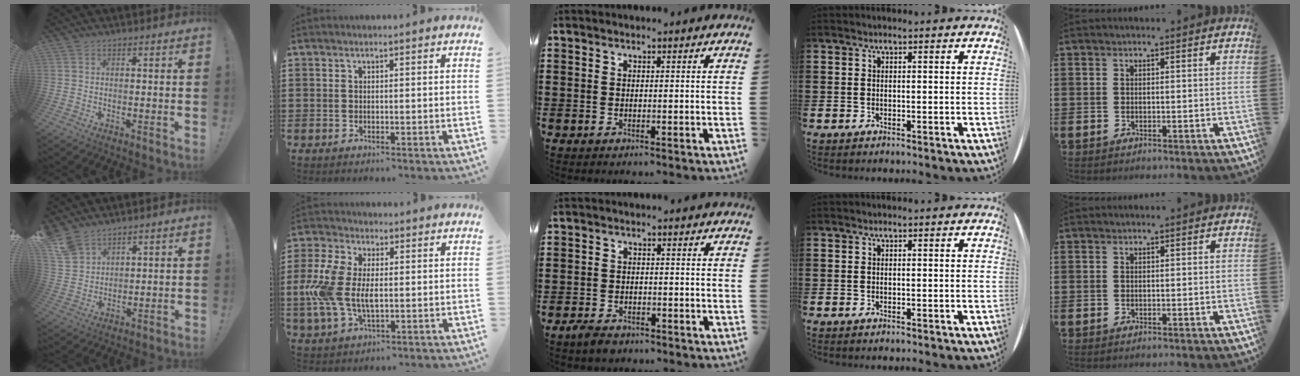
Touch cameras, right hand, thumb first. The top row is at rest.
{"thumb": {"total": 7.3, "force": [5.9, 3.6, 2.4], "torque": [-0.058, -0.034, 0.119]}, "index": {"total": 9.3, "force": [-0.3, 5.3, 7.7], "torque": [-0.189, 0.000, -0.013]}, "middle": {"total": 2.0, "force": [-1.7, 0.7, 0.8], "torque": [-0.026, -0.001, -0.036]}}